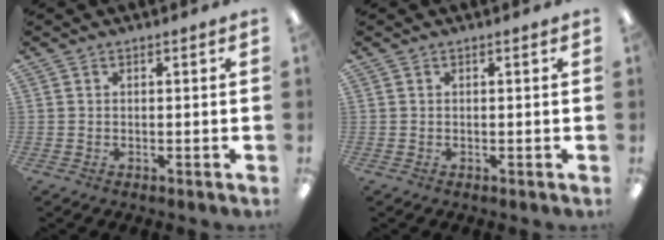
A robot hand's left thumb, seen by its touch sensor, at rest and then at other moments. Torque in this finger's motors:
{"motor_torque": [0.00, 0.01, -0.03, -0.03, 0.00]}